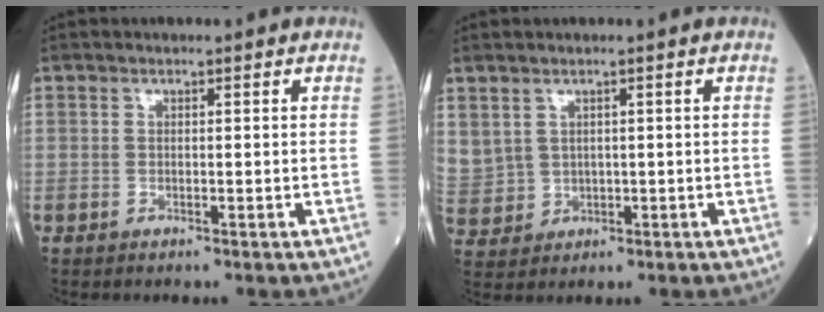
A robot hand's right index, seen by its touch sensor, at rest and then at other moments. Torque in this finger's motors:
{"motor_torque": [0.38, -0.25, 0.18, 0.05]}